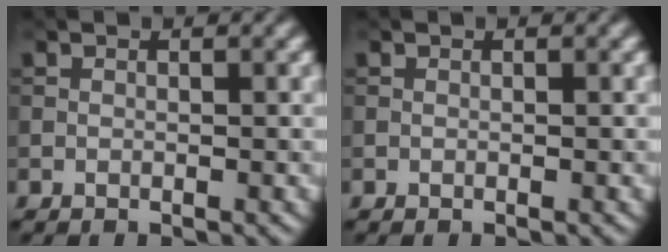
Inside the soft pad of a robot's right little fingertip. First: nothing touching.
{"total": 0.0}